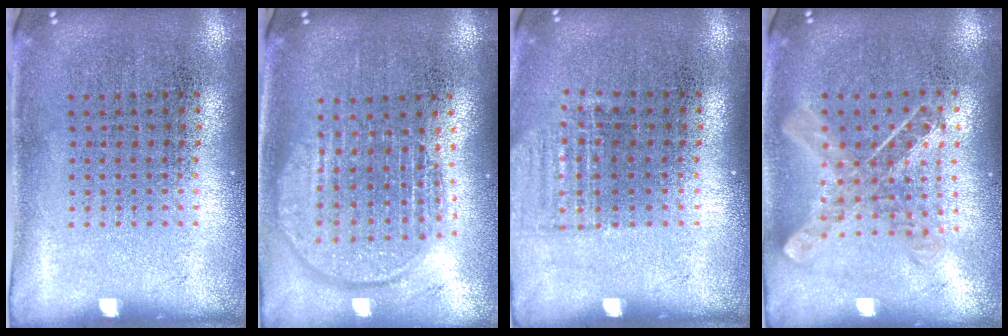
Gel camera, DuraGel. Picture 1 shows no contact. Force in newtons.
{"total": 1.9, "press": 1.6, "slide": 0.9}
{"total": 0.9, "press": 0.9, "slide": 0.3}
{"total": 1.0, "press": 0.9, "slide": 0.1}